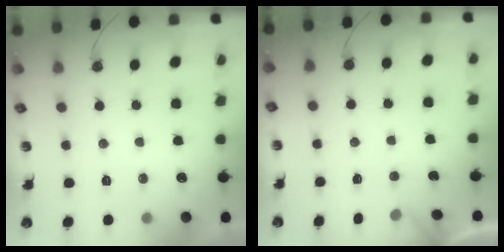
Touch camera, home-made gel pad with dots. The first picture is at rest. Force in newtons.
{"total": 3.0, "press": 3.0, "slide": 0.2}